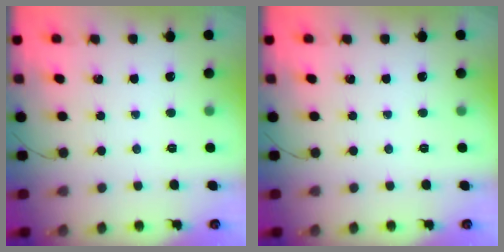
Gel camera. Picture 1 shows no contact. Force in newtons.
{"total": 0.0}